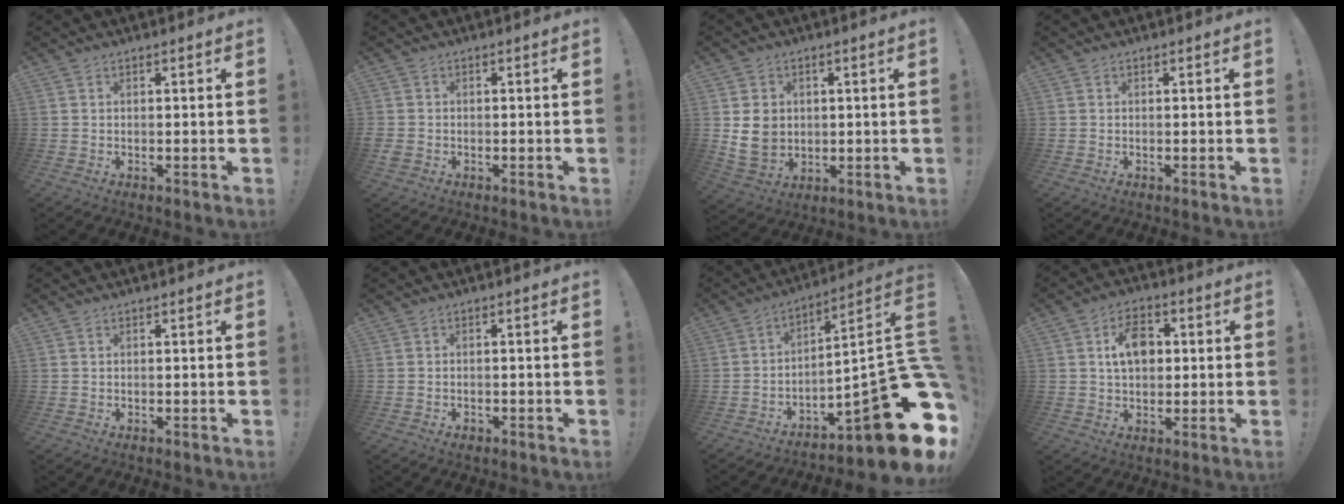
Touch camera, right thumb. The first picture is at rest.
{"total": 1.8, "force": [-0.7, 1.5, 0.7], "torque": [-0.015, 0.005, -0.010]}
{"total": 8.5, "force": [1.9, 7.5, 3.6], "torque": [-0.052, -0.001, 0.039]}
{"total": 0.0}
{"total": 0.0}
{"total": 0.9, "force": [-0.6, 0.6, 0.4], "torque": [-0.004, 0.003, -0.011]}
{"total": 19.7, "force": [-7.8, 4.4, 17.6], "torque": [-0.214, 0.005, -0.122]}
{"total": 9.3, "force": [2.0, 6.7, 6.2], "torque": [-0.078, 0.001, 0.034]}